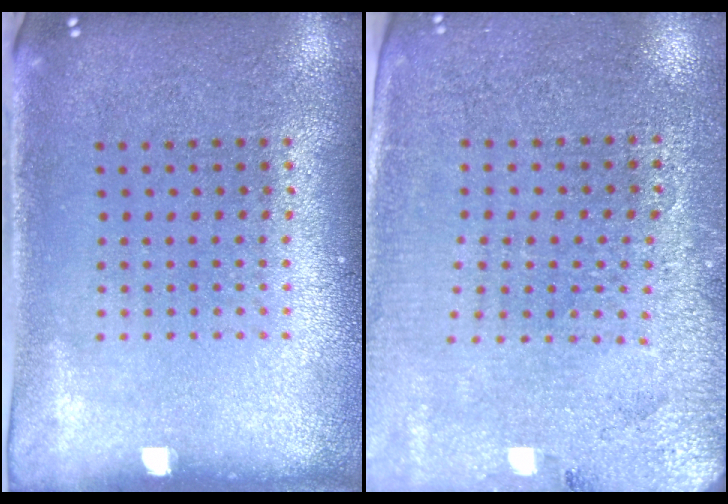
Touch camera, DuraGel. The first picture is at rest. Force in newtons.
{"total": 2.8, "press": 2.7, "slide": 0.5}